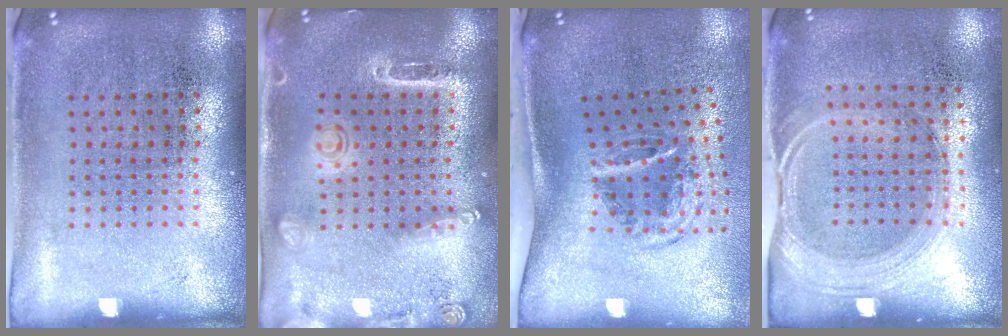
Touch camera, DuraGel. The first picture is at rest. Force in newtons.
{"total": 1.6, "press": 1.5, "slide": 0.6}
{"total": 2.1, "press": 1.2, "slide": 1.7}
{"total": 1.5, "press": 1.3, "slide": 0.8}